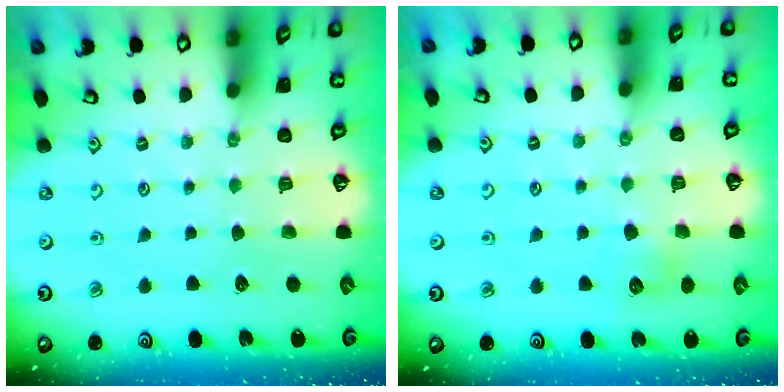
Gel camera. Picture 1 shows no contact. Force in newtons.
{"total": 6.3, "press": 6.3, "slide": 0.9}